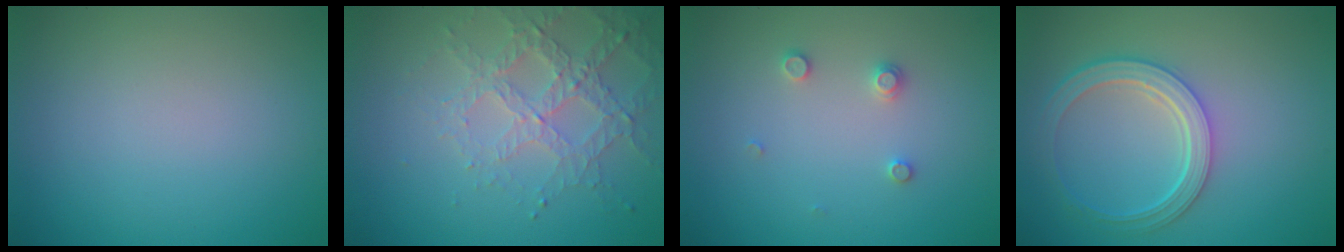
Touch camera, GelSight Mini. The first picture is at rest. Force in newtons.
{"total": 3.1, "press": 3.1, "slide": 0.6}
{"total": 1.3, "press": 1.3, "slide": 0.2}
{"total": 4.7, "press": 3.7, "slide": 2.9}